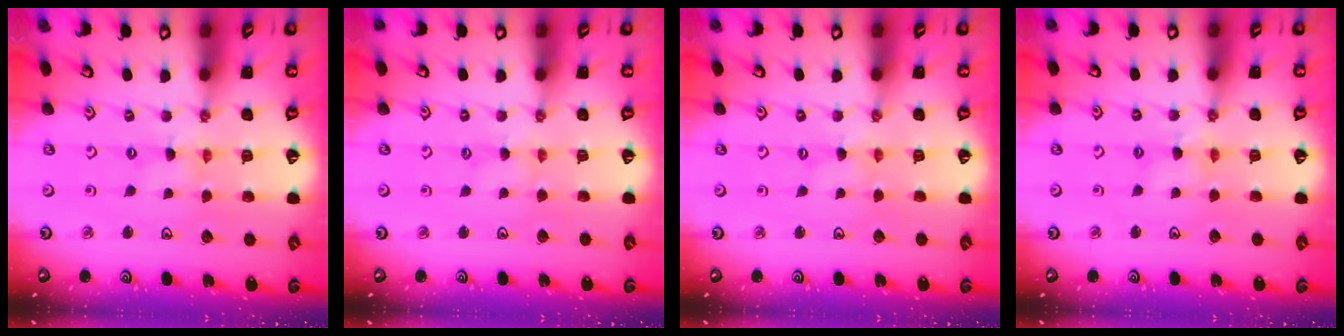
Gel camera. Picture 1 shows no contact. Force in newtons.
{"total": 2.0, "press": 2.0, "slide": 0.3}
{"total": 0.0}
{"total": 4.3, "press": 4.3, "slide": 0.5}